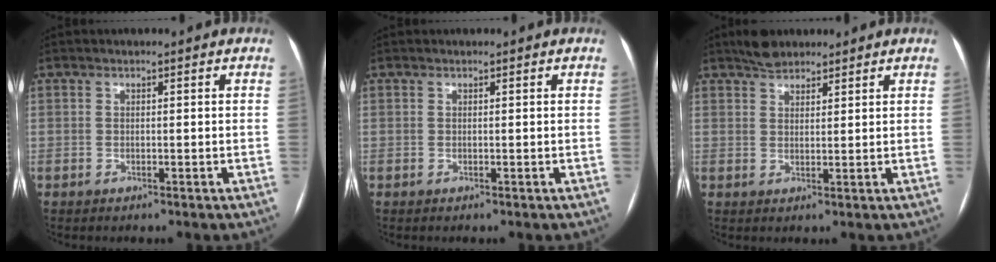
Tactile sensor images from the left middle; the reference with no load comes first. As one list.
[{"total": 0.0}, {"total": 3.6, "force": [3.1, 1.5, 1.0], "torque": [-0.021, 0.012, 0.054]}]